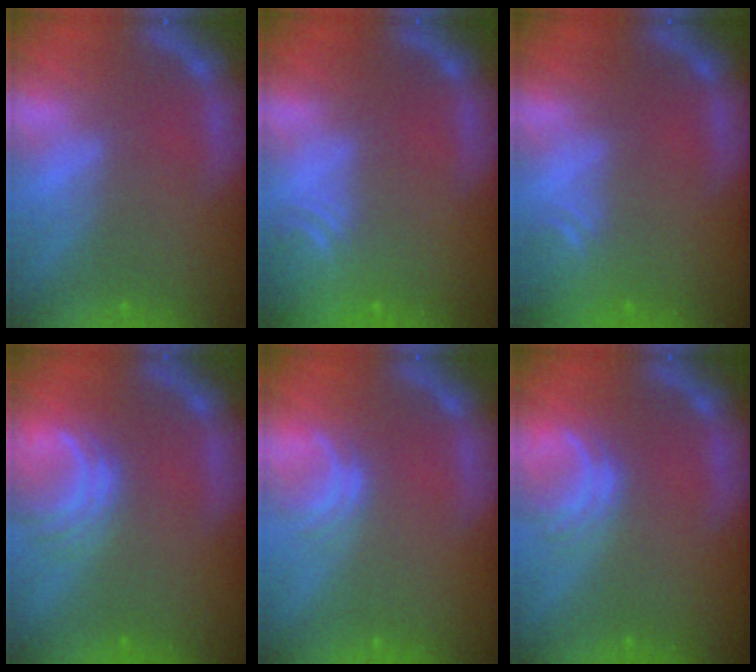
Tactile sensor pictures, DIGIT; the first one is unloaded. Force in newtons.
{"total": 4.5}
{"total": 3.0}
{"total": 4.0}
{"total": 2.0}
{"total": 3.0}